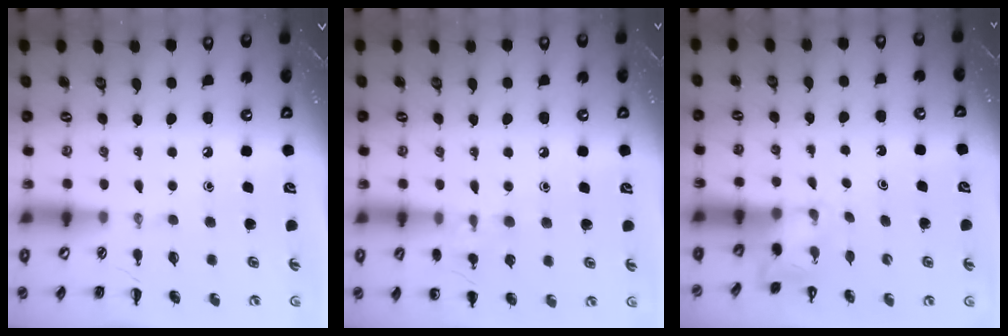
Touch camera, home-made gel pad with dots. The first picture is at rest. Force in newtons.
{"total": 8.6, "press": 8.4, "slide": 2.0}
{"total": 2.0, "press": 2.0, "slide": 0.5}